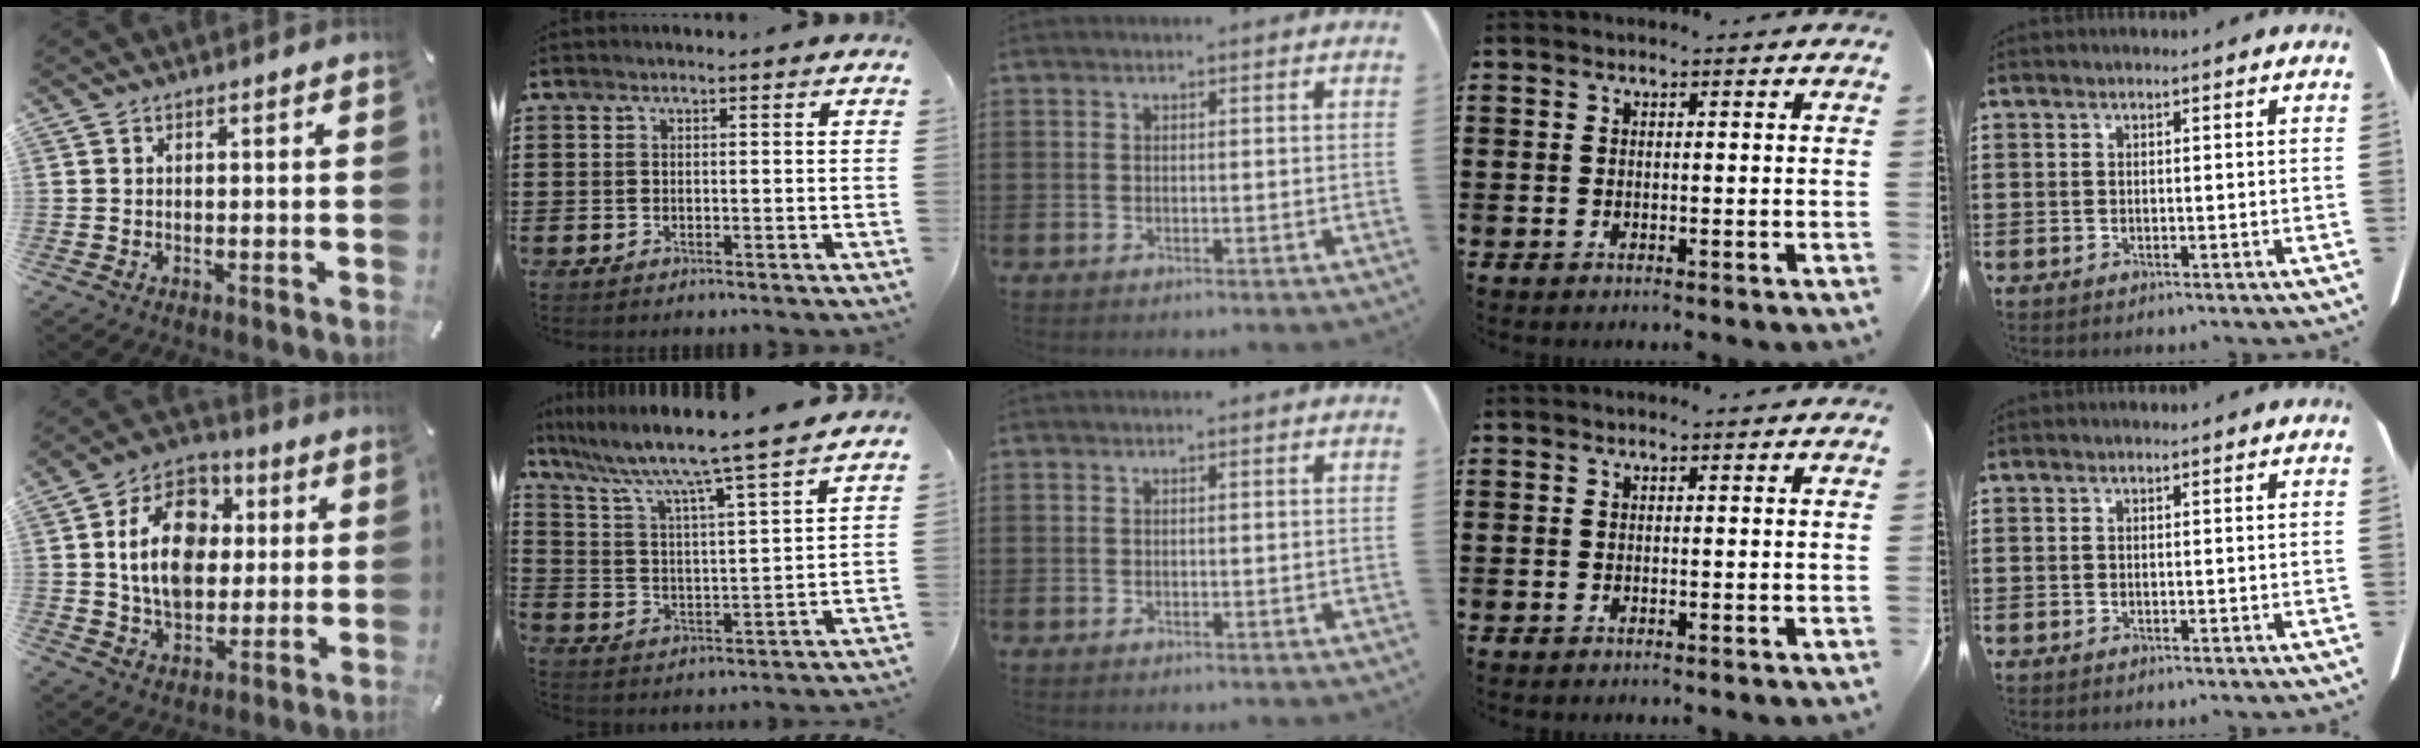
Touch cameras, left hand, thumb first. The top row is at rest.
{"thumb": {"total": 16.1, "force": [2.0, 12.2, 10.2], "torque": [-0.191, 0.012, 0.034]}, "index": {"total": 7.1, "force": [6.1, -0.8, 3.5], "torque": [-0.095, -0.050, 0.093]}}